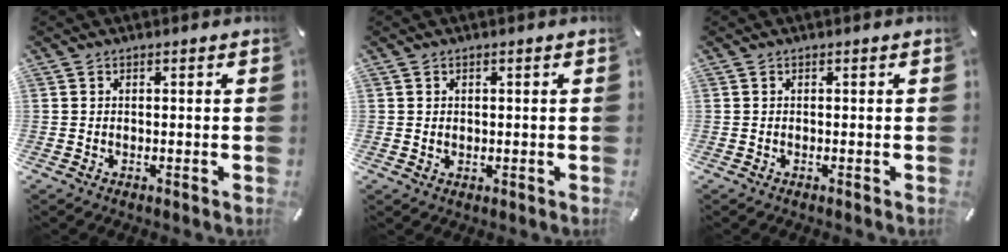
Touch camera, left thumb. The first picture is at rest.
{"total": 1.0, "force": [0.4, 0.9, 0.2], "torque": [0.003, 0.000, 0.005]}
{"total": 0.0}